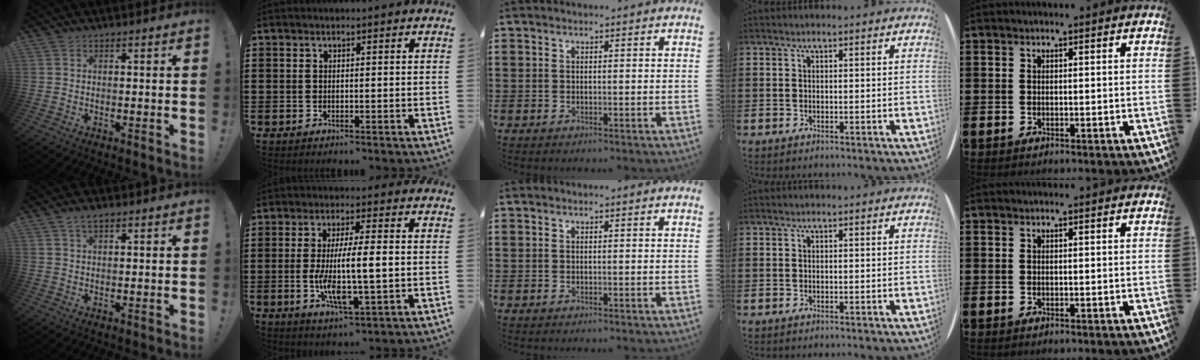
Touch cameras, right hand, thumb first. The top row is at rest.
{"thumb": {"total": 2.5, "force": [1.7, 0.8, 1.7], "torque": [-0.029, -0.004, 0.030]}, "index": {"total": 9.4, "force": [-0.8, 2.3, 9.1], "torque": [-0.175, -0.010, -0.015]}}